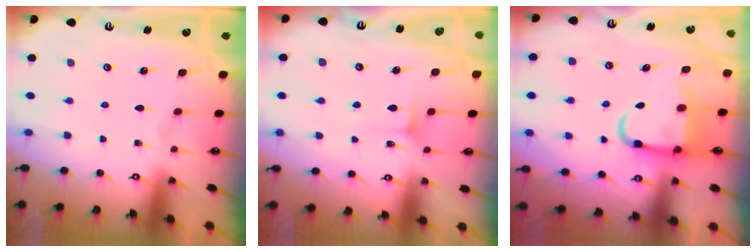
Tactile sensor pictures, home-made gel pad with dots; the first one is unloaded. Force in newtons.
{"total": 4.6, "press": 4.5, "slide": 0.5}
{"total": 7.7, "press": 7.5, "slide": 1.5}